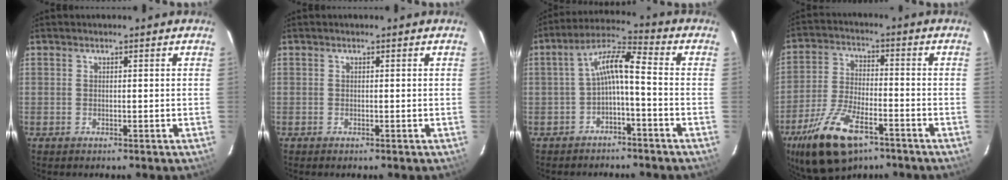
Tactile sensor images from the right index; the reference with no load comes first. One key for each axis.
{"total": 0.0}
{"total": 6.8, "fx": -2.2, "fy": 1.3, "fz": 6.3, "tx": -0.145, "ty": 0.022, "tz": -0.039}
{"total": 15.4, "fx": -9.4, "fy": 6.5, "fz": 10.4, "tx": -0.222, "ty": -0.026, "tz": -0.172}